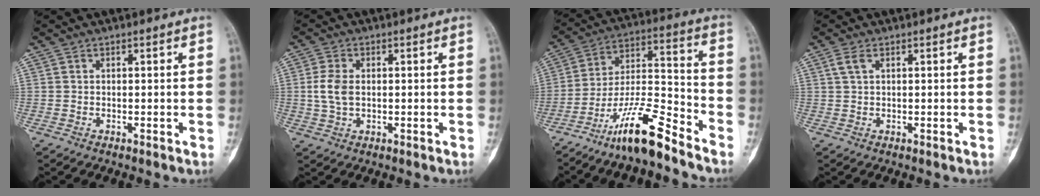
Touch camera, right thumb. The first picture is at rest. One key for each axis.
{"total": 5.0, "fx": 0.2, "fy": 3.2, "fz": 3.9, "tx": -0.086, "ty": 0.004, "tz": 0.003}
{"total": 14.5, "fx": -11.0, "fy": 2.5, "fz": 9.1, "tx": -0.175, "ty": 0.084, "tz": -0.198}
{"total": 2.0, "fx": 0.8, "fy": 0.9, "fz": 1.6, "tx": -0.042, "ty": 0.010, "tz": 0.021}